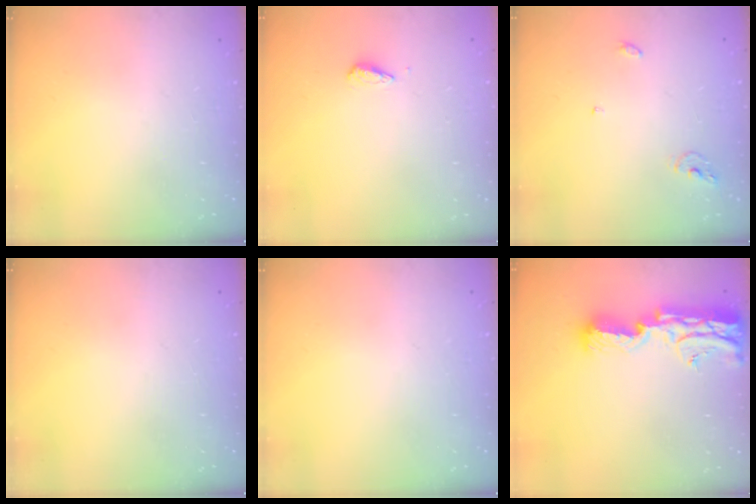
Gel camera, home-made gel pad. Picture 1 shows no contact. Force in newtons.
{"total": 2.9, "press": 2.9, "slide": 0.4}
{"total": 5.2, "press": 5.2, "slide": 0.4}
{"total": 0.0}
{"total": 0.0}
{"total": 20.1, "press": 19.4, "slide": 5.5}